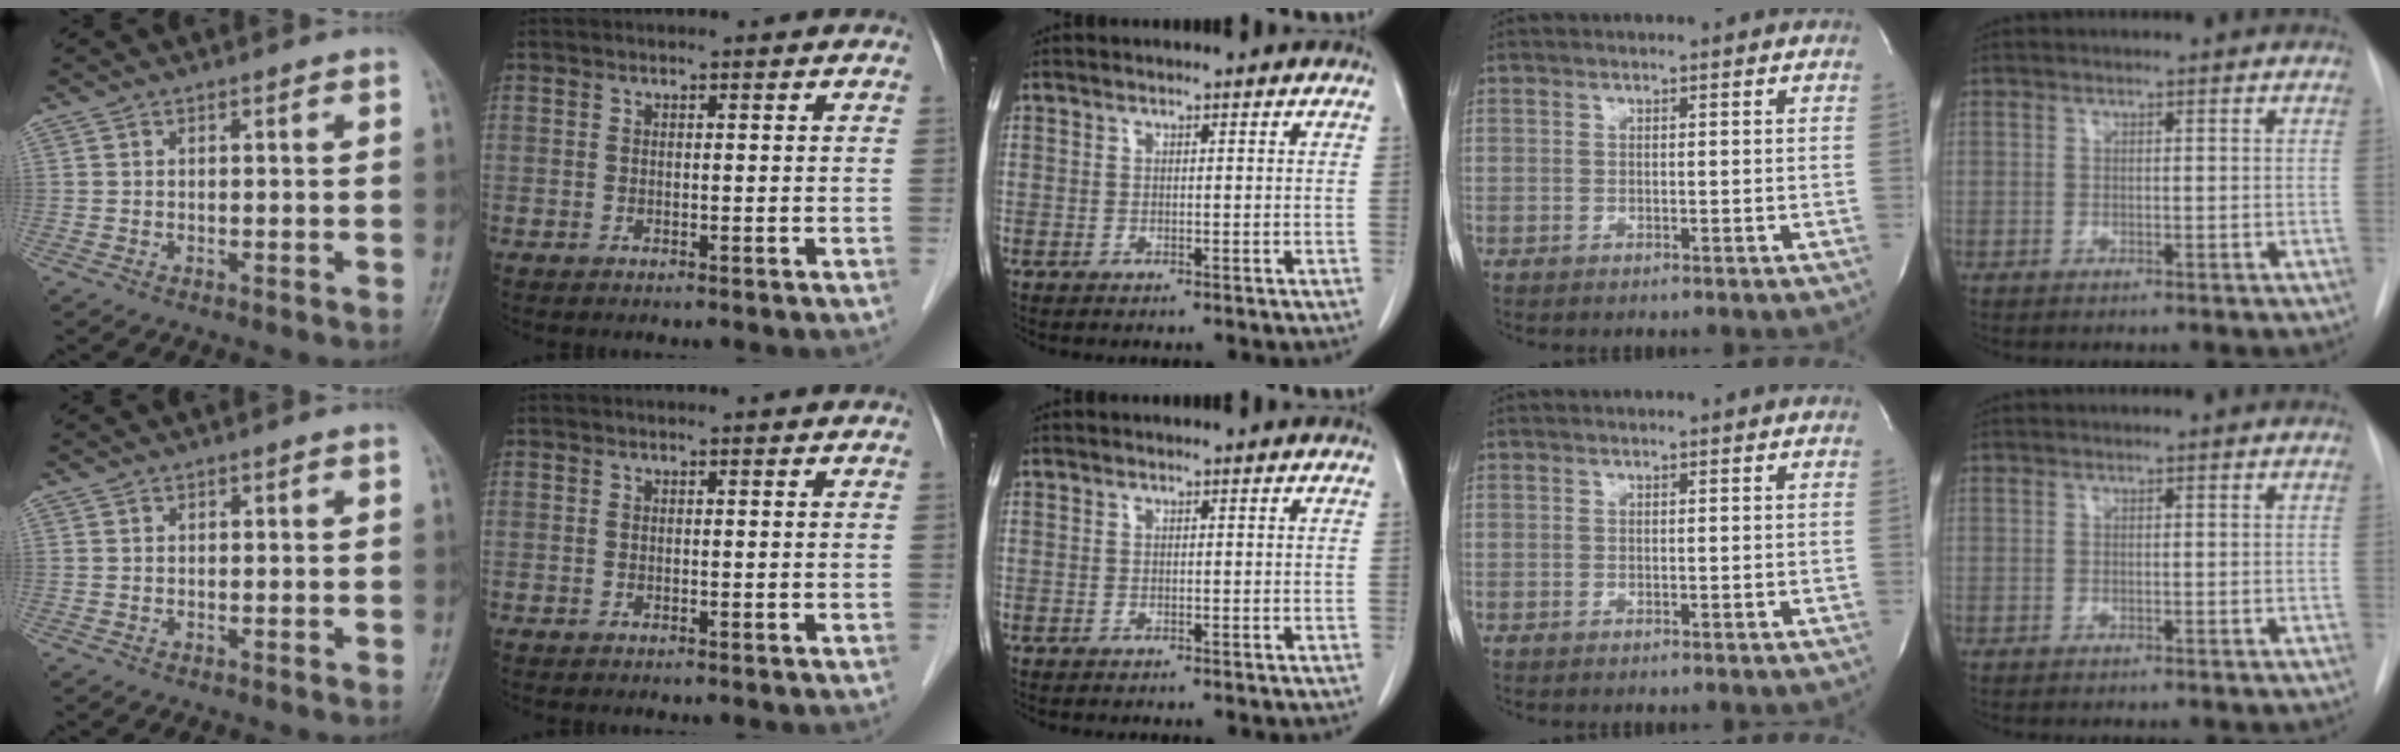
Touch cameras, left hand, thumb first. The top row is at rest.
{}